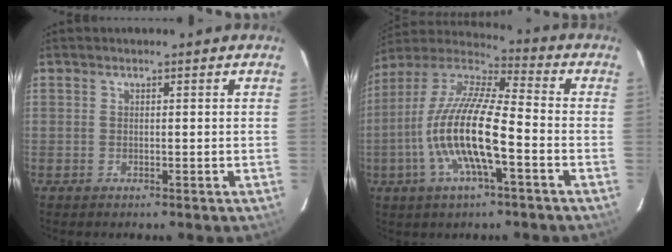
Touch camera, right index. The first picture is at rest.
{"total": 16.8, "force": [-5.1, 3.7, 15.6], "torque": [-0.302, -0.010, -0.106]}